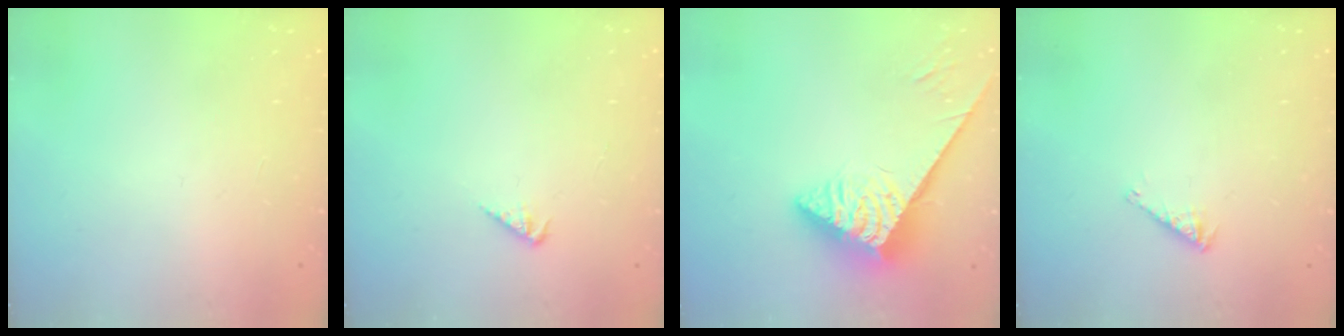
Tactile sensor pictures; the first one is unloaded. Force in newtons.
{"total": 2.1, "press": 2.1, "slide": 0.2}
{"total": 5.6, "press": 5.6, "slide": 0.6}
{"total": 2.9, "press": 2.8, "slide": 0.5}